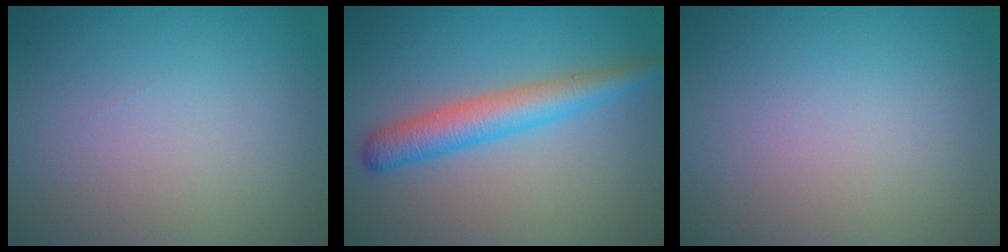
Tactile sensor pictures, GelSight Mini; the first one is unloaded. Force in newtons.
{"total": 4.1, "press": 4.1, "slide": 0.2}
{"total": 0.0}